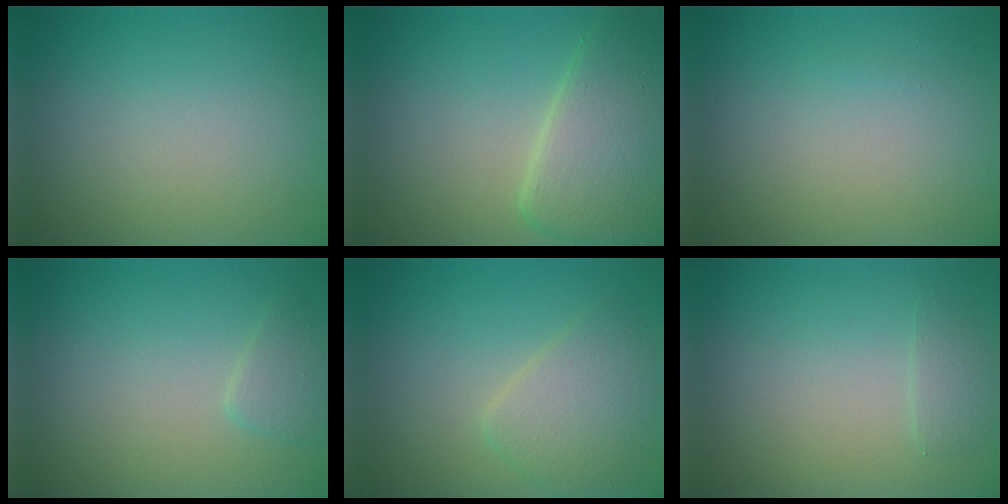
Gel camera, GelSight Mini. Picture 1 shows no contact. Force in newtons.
{"total": 6.3, "press": 6.3, "slide": 0.4}
{"total": 0.0}
{"total": 1.5, "press": 1.5, "slide": 0.1}
{"total": 3.6, "press": 3.6, "slide": 0.1}
{"total": 1.1, "press": 1.1, "slide": 0.2}